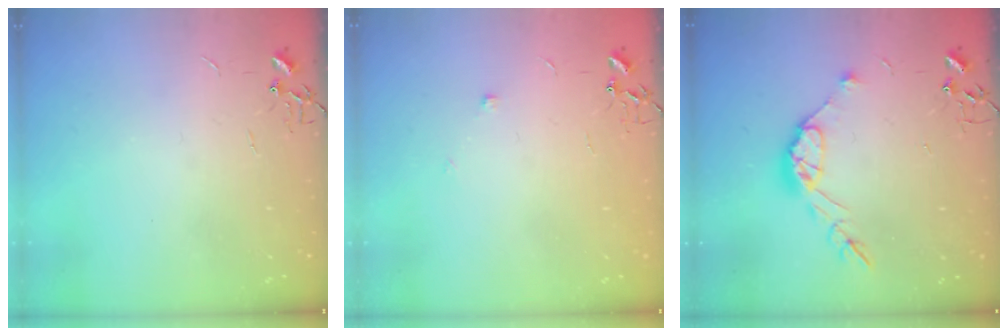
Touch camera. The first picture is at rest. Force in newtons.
{"total": 4.3, "press": 4.2, "slide": 1.1}
{"total": 10.9, "press": 10.8, "slide": 0.8}